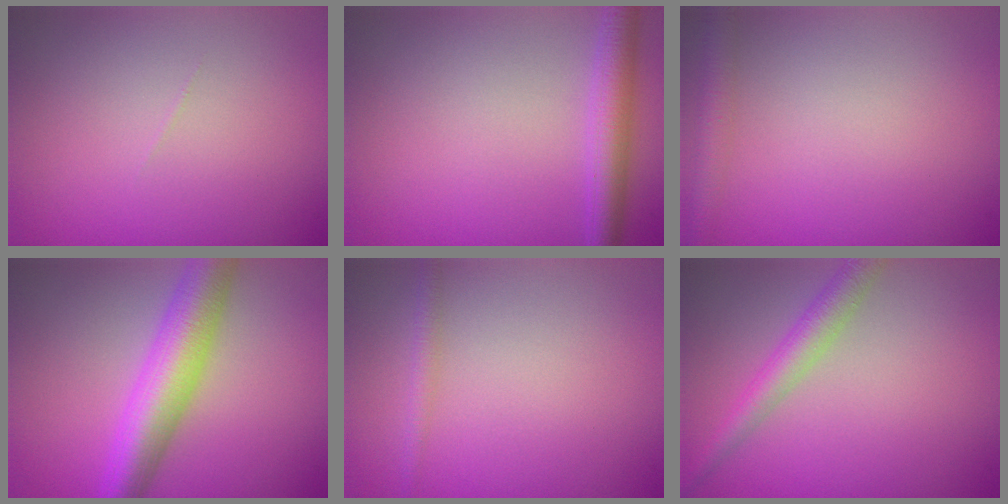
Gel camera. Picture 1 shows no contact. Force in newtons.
{"total": 3.6, "press": 3.6, "slide": 0.1}
{"total": 2.5, "press": 2.5, "slide": 0.1}
{"total": 6.8, "press": 6.8, "slide": 0.2}
{"total": 1.2, "press": 1.2, "slide": 0.1}
{"total": 3.1, "press": 3.1, "slide": 0.1}